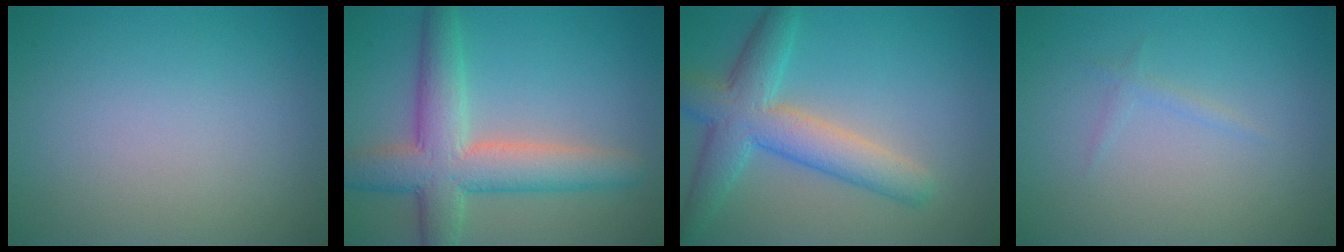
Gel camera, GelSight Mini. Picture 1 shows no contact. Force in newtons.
{"total": 7.3, "press": 7.3, "slide": 0.4}
{"total": 6.1, "press": 6.1, "slide": 0.1}
{"total": 0.7, "press": 0.7, "slide": 0.1}